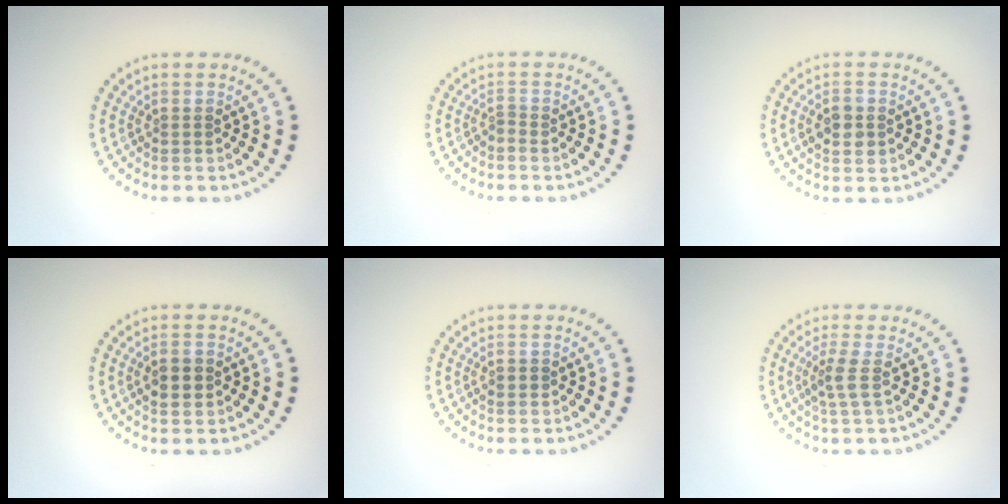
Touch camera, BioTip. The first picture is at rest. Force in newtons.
{"total": 0.6, "press": 0.2, "slide": 0.6}
{"total": 2.7, "press": 2.7, "slide": 0.2}
{"total": 2.0, "press": 2.0, "slide": 0.1}
{"total": 1.1, "press": 1.1, "slide": 0.1}
{"total": 2.1, "press": 1.6, "slide": 1.3}